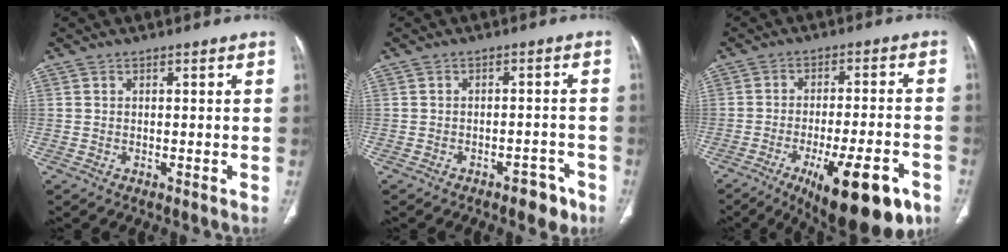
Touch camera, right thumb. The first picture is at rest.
{"total": 4.5, "force": [-3.1, 2.2, 2.4], "torque": [-0.015, 0.023, -0.038]}
{"total": 18.5, "force": [-9.7, 5.5, 14.7], "torque": [-0.171, 0.035, -0.133]}